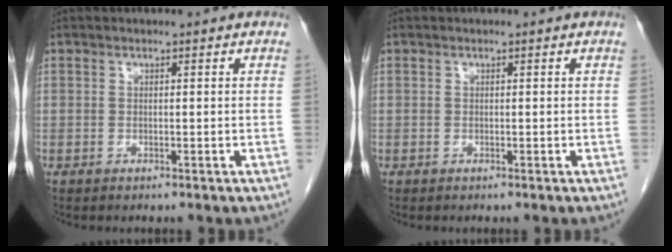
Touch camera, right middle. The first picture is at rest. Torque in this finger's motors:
{"motor_torque": [0.00, 0.00, 0.03, 0.00]}